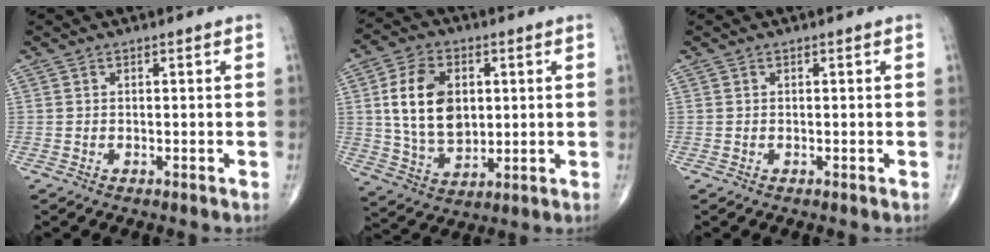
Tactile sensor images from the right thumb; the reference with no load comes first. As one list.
[{"total": 14.3, "force": [2.5, 9.5, 10.3], "torque": [-0.164, -0.010, 0.050]}, {"total": 0.0}]